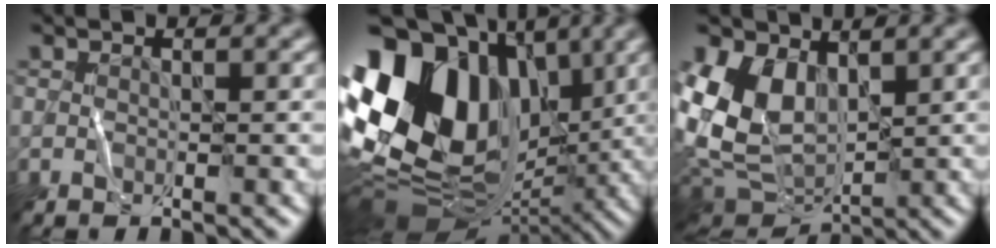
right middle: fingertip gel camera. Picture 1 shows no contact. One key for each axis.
{"total": 17.4, "fx": 2.0, "fy": 12.9, "fz": 11.5, "tx": -0.237, "ty": 0.020, "tz": 0.030}
{"total": 8.6, "fx": 1.9, "fy": 5.8, "fz": 6.1, "tx": -0.141, "ty": -0.013, "tz": 0.032}